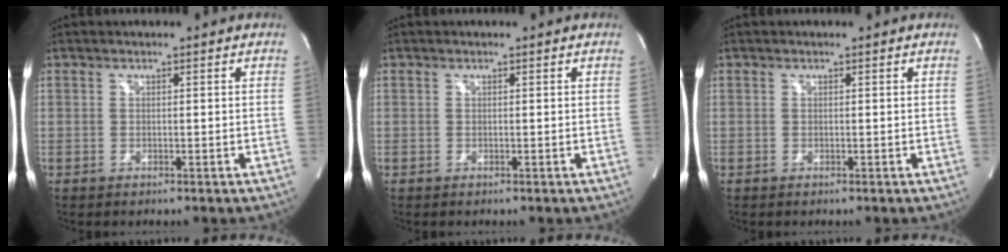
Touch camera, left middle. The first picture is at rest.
{"total": 0.0}
{"total": 0.0}